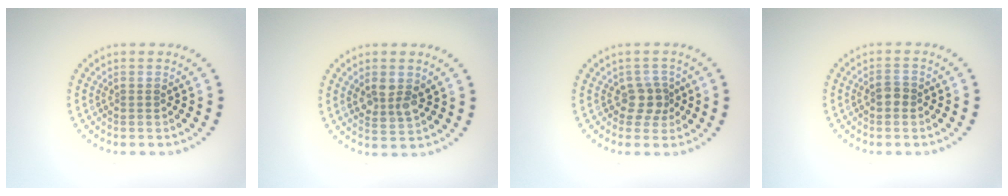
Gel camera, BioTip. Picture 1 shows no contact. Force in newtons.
{"total": 2.7, "press": 2.6, "slide": 0.8}
{"total": 2.1, "press": 1.7, "slide": 1.2}
{"total": 1.3, "press": 1.3, "slide": 0.2}